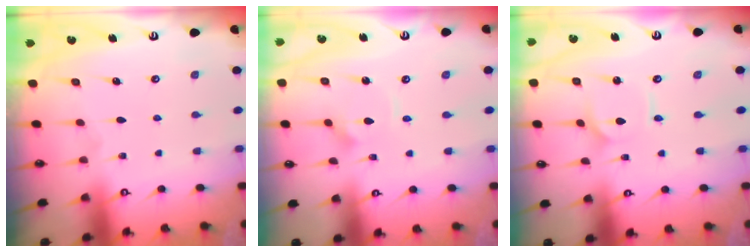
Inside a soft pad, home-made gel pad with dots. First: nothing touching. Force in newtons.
{"total": 2.8, "press": 2.8, "slide": 0.4}
{"total": 2.3, "press": 2.3, "slide": 0.3}